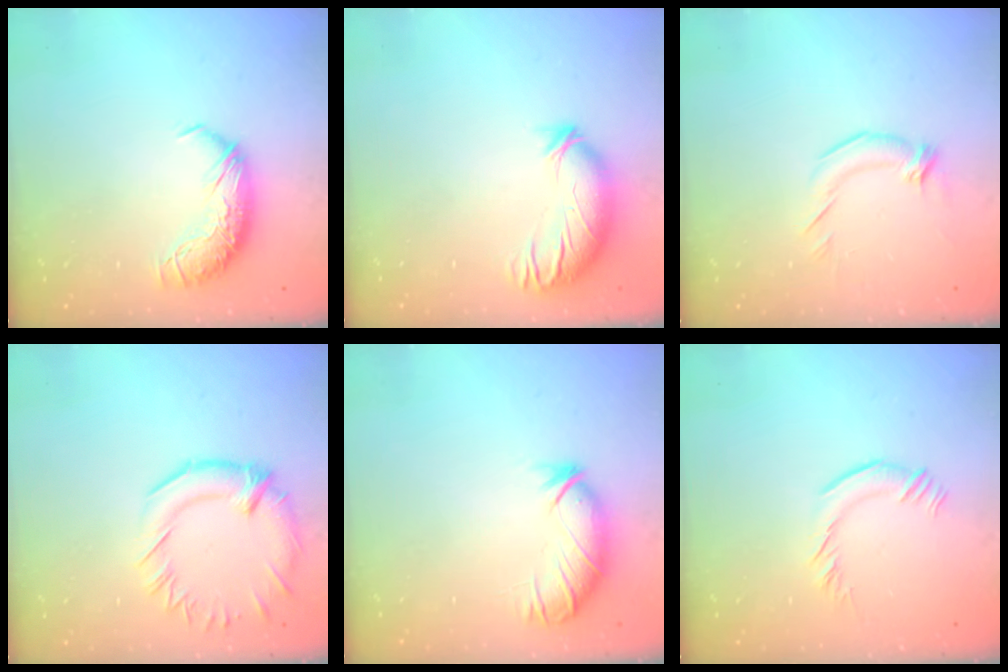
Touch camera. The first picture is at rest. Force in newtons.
{"total": 3.6, "press": 2.7, "slide": 2.5}
{"total": 2.7, "press": 1.7, "slide": 2.1}
{"total": 2.6, "press": 2.1, "slide": 1.5}
{"total": 2.7, "press": 2.6, "slide": 0.9}
{"total": 1.7, "press": 1.4, "slide": 0.8}